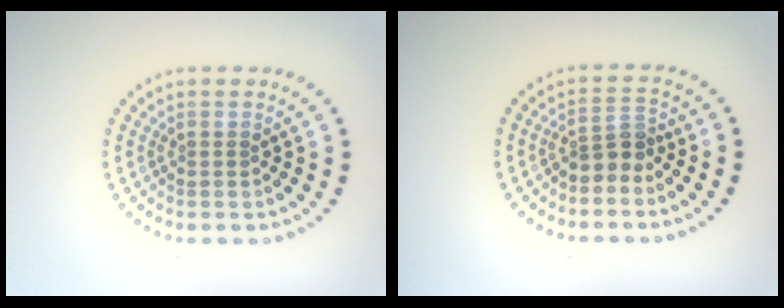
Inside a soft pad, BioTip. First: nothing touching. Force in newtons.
{"total": 2.4, "press": 1.8, "slide": 1.6}